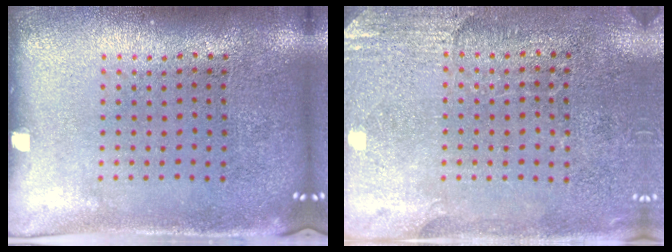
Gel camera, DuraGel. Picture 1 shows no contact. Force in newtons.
{"total": 2.6, "press": 2.4, "slide": 1.1}